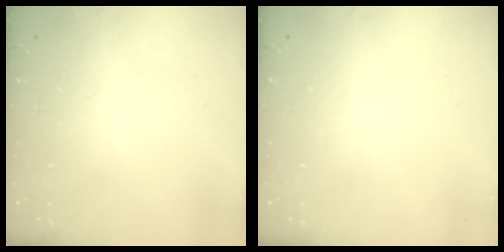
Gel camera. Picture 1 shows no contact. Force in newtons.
{"total": 0.0}